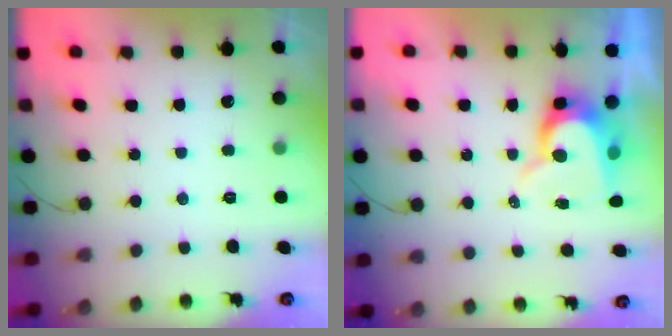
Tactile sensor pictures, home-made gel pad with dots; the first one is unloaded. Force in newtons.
{"total": 8.4, "press": 8.3, "slide": 0.8}